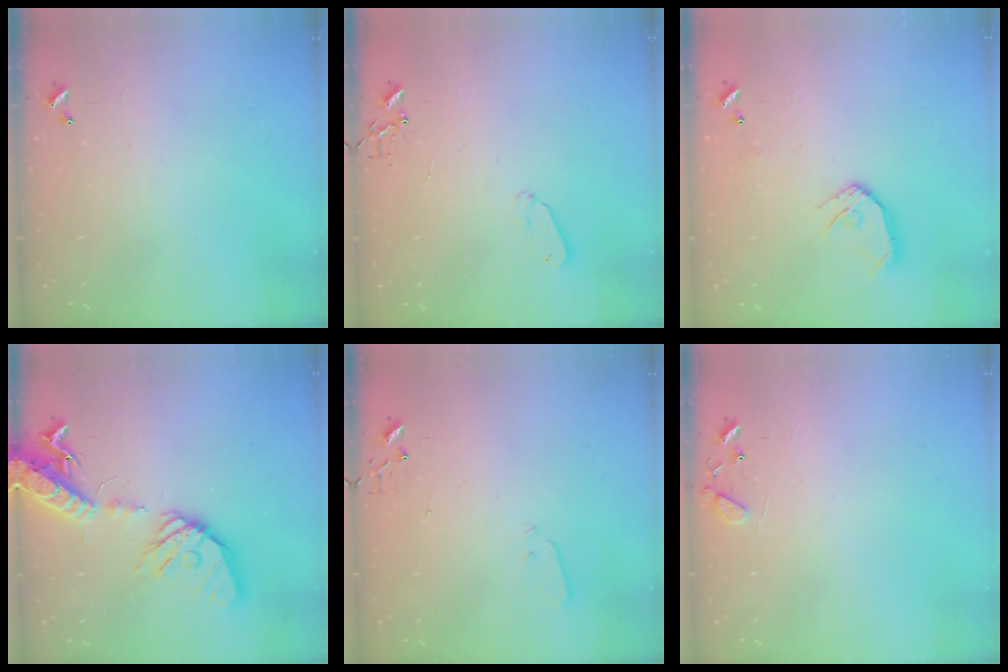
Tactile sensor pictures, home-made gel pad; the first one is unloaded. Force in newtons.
{"total": 4.2, "press": 4.2, "slide": 0.7}
{"total": 10.7, "press": 10.6, "slide": 1.0}
{"total": 22.7, "press": 22.4, "slide": 3.7}
{"total": 3.2, "press": 3.1, "slide": 0.8}
{"total": 9.0, "press": 9.0, "slide": 0.6}